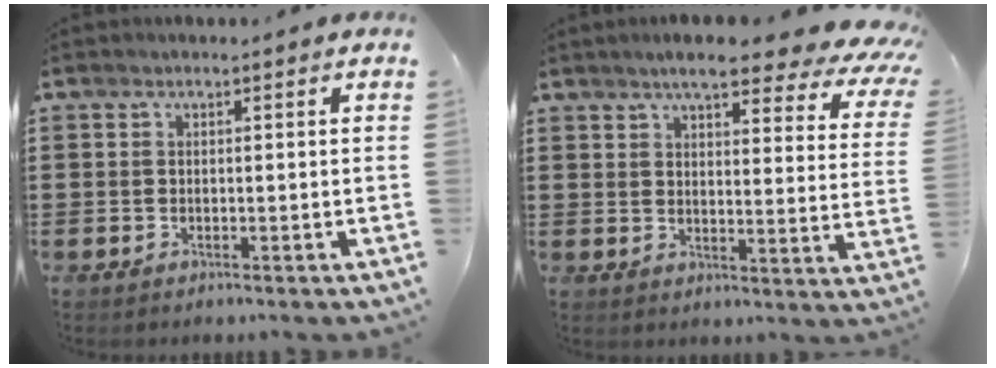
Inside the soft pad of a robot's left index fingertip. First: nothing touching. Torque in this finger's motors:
{"motor_torque": [2.14, 0.00, 1.05, 0.09]}